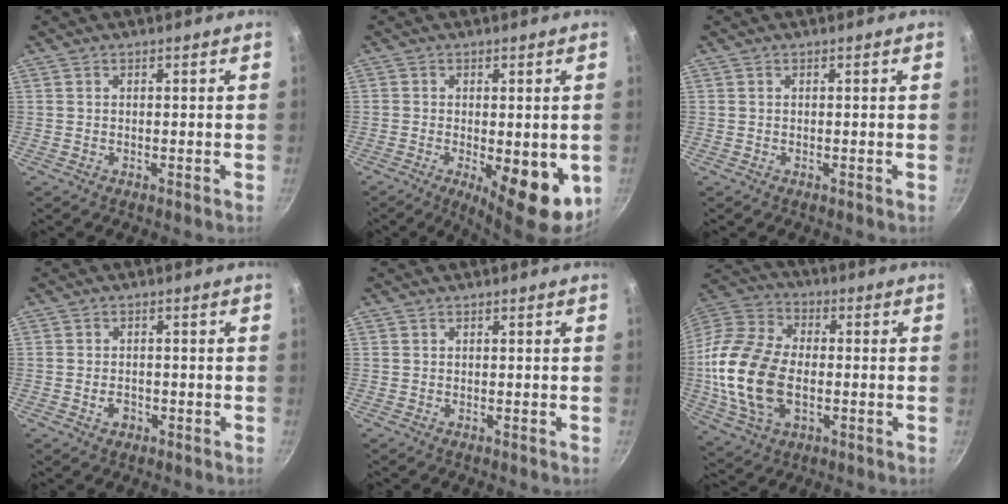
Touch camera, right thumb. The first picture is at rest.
{"total": 12.0, "force": [-3.0, 4.8, 10.6], "torque": [-0.123, -0.007, -0.027]}
{"total": 0.0}
{"total": 2.5, "force": [-1.0, 1.9, 1.3], "torque": [-0.016, 0.011, -0.015]}
{"total": 0.0}
{"total": 20.1, "force": [-2.2, 12.8, 15.3], "torque": [-0.298, 0.022, -0.045]}